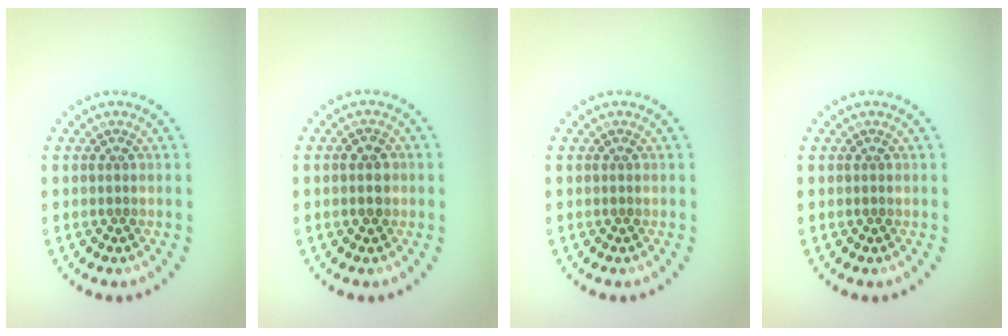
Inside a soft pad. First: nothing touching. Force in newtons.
{"total": 1.3, "press": 1.3, "slide": 0.1}
{"total": 0.0}
{"total": 0.0}